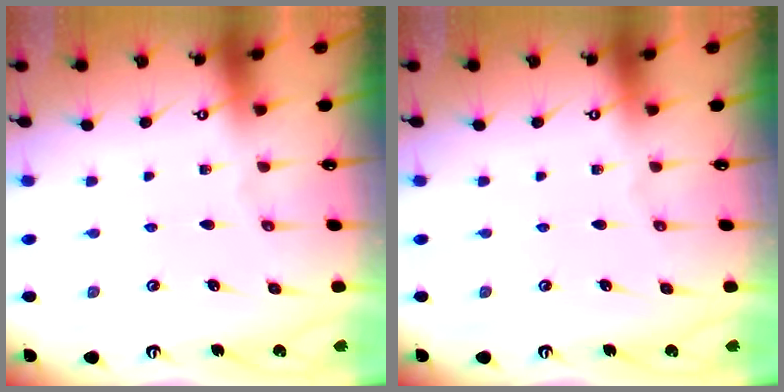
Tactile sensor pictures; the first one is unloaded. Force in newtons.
{"total": 0.0}